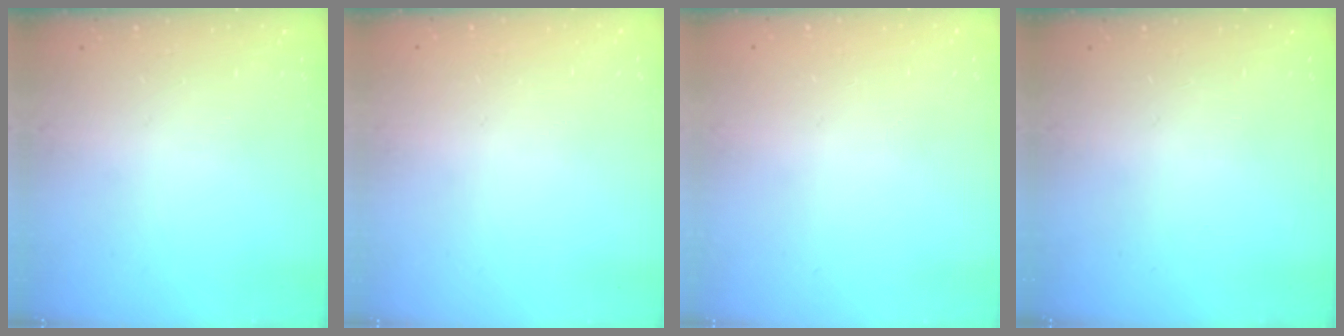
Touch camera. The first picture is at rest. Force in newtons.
{"total": 0.0}
{"total": 0.0}
{"total": 0.0}